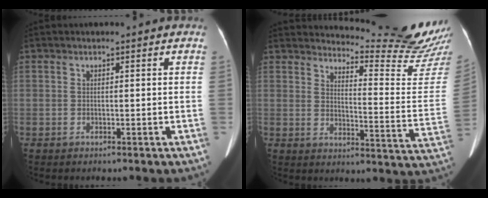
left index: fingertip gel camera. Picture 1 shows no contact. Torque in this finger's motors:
{"motor_torque": [0.20, -0.64, 0.14, 0.02]}